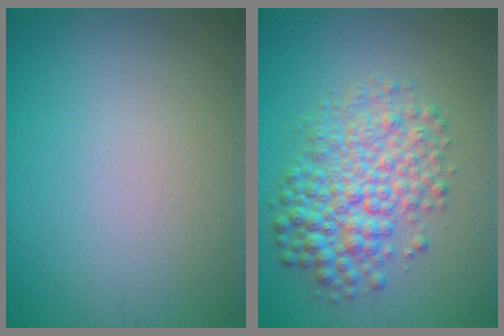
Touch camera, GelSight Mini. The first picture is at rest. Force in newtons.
{"total": 5.9, "press": 5.9, "slide": 0.1}